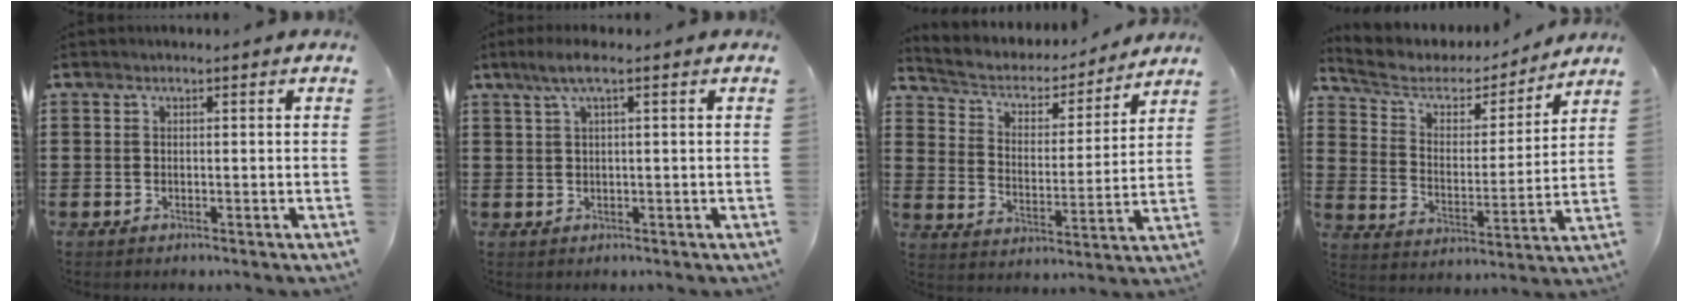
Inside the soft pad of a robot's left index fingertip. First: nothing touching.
{"total": 2.8, "force": [1.0, 0.3, 2.6], "torque": [-0.060, 0.000, 0.014]}
{"total": 4.0, "force": [3.3, 1.8, 1.1], "torque": [-0.045, -0.023, 0.047]}
{"total": 5.2, "force": [4.1, 2.7, 1.7], "torque": [-0.063, -0.020, 0.063]}